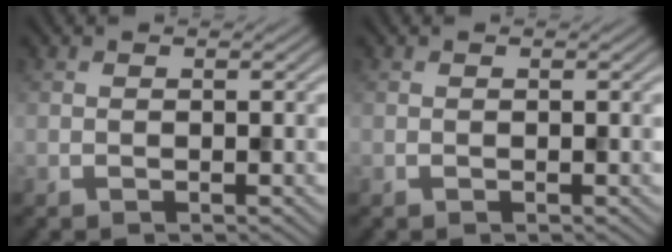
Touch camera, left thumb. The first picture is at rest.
{"total": 0.0}